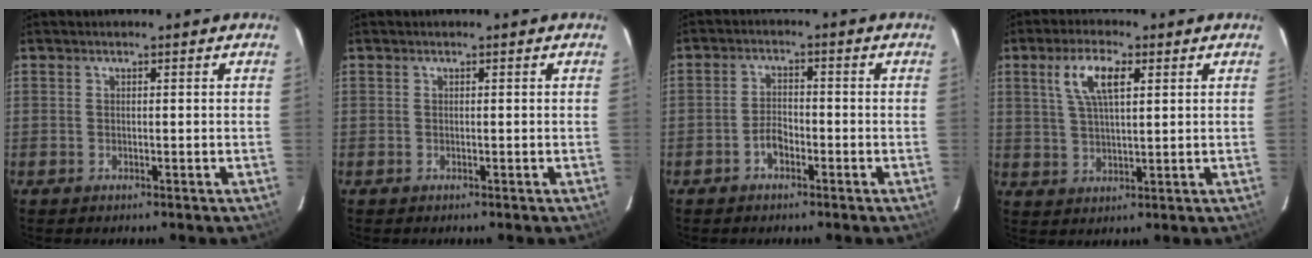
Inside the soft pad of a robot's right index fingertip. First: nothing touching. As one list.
[{"total": 0.0}, {"total": 3.3, "force": [-1.9, 1.8, 1.9], "torque": [-0.041, 0.007, -0.035]}, {"total": 7.5, "force": [3.1, 2.6, 6.4], "torque": [-0.124, 0.010, 0.059]}]